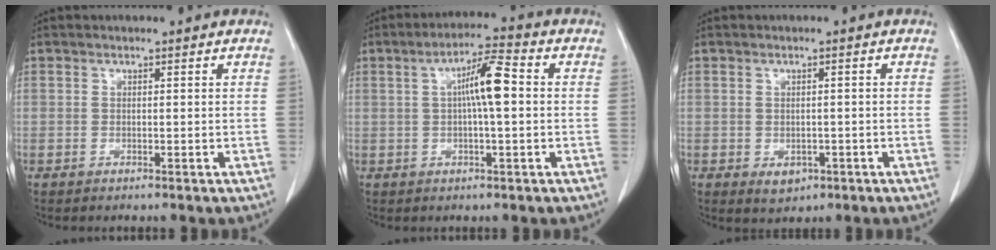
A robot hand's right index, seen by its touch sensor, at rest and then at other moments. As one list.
[{"total": 7.1, "force": [0.8, 0.6, 7.0], "torque": [-0.125, 0.016, 0.009]}, {"total": 2.6, "force": [-1.1, 1.8, 1.5], "torque": [-0.018, -0.001, -0.003]}]